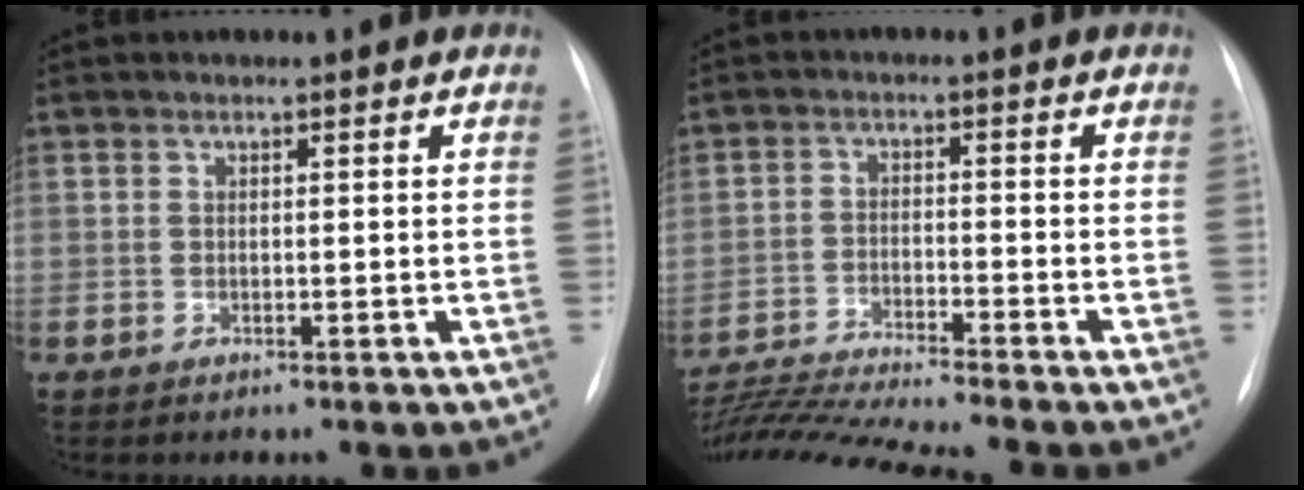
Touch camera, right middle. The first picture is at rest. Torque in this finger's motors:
{"motor_torque": [0.77, -0.93, 0.25, 0.03]}